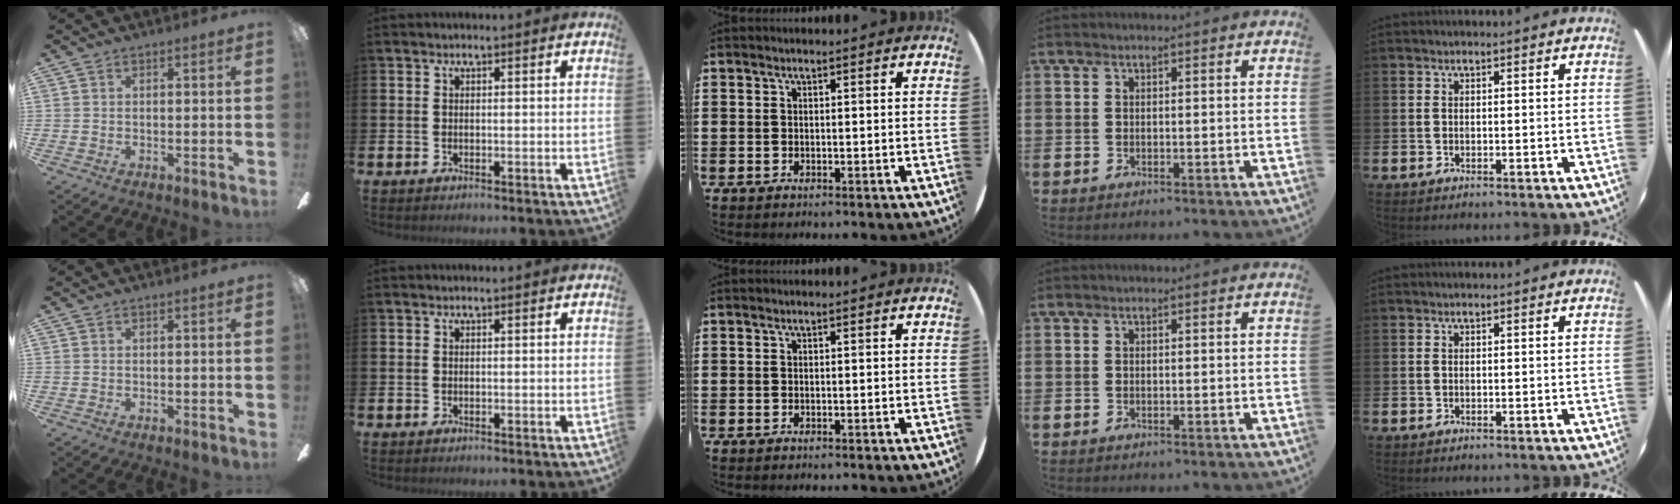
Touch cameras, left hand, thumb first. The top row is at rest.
{}